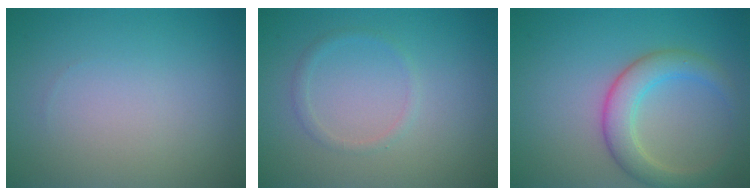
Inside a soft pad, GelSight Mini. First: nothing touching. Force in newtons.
{"total": 1.0, "press": 1.0, "slide": 0.1}
{"total": 4.1, "press": 4.1, "slide": 0.2}